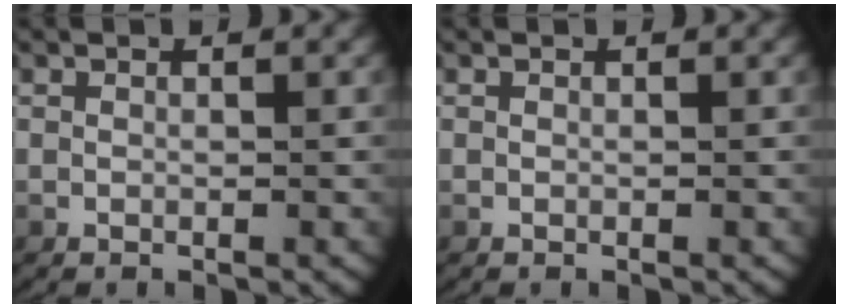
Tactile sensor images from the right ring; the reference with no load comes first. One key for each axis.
{"total": 0.0}